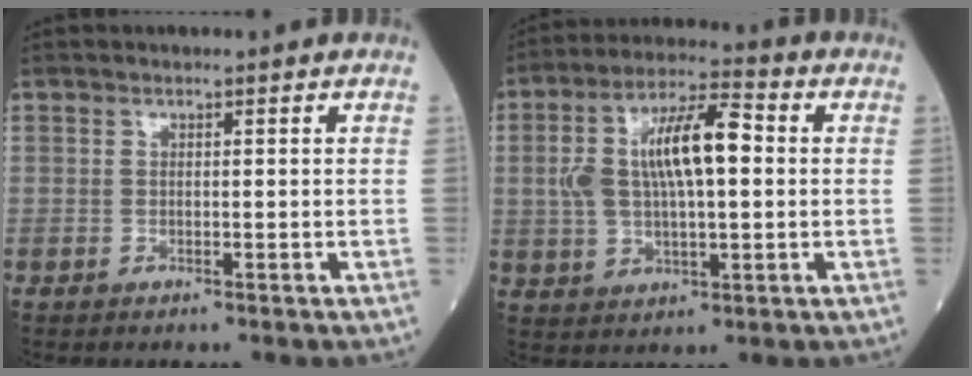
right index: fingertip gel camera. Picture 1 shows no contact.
{"total": 12.0, "force": [1.5, 4.1, 11.2], "torque": [-0.222, 0.030, 0.025]}